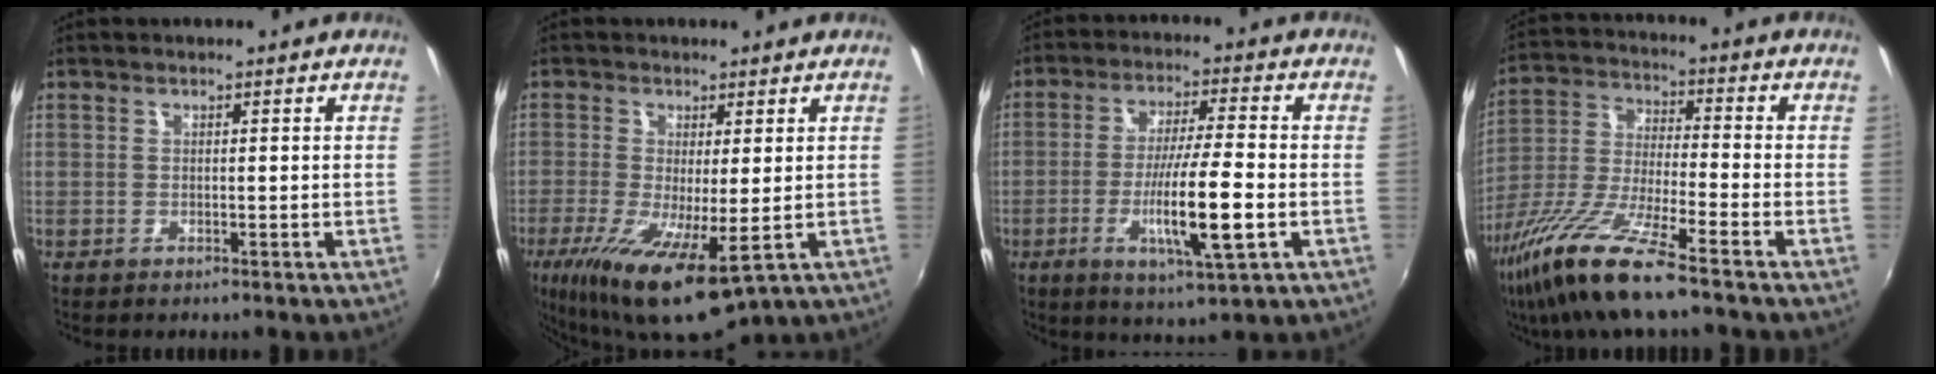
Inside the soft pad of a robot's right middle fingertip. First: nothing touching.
{"total": 12.4, "force": [-4.5, 3.4, 11.1], "torque": [-0.230, -0.049, -0.076]}
{"total": 11.9, "force": [-3.5, 0.8, 11.3], "torque": [-0.206, -0.018, -0.061]}
{"total": 15.1, "force": [-10.7, 1.2, 10.5], "torque": [-0.225, -0.031, -0.205]}